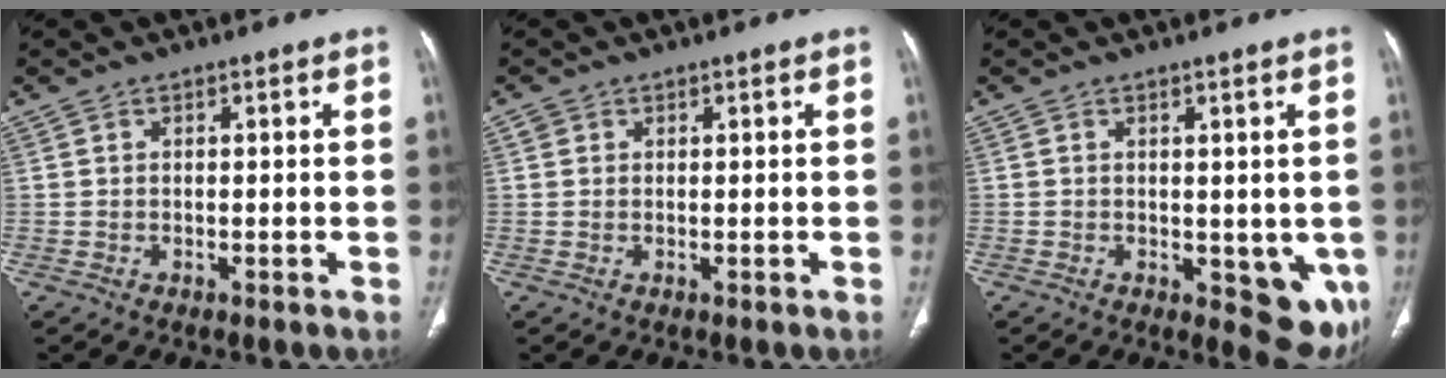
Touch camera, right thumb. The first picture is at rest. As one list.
[{"total": 0.9, "force": [0.3, 0.8, 0.2], "torque": [0.002, 0.001, 0.005]}, {"total": 8.1, "force": [-1.5, 4.0, 6.8], "torque": [-0.045, -0.012, -0.010]}]